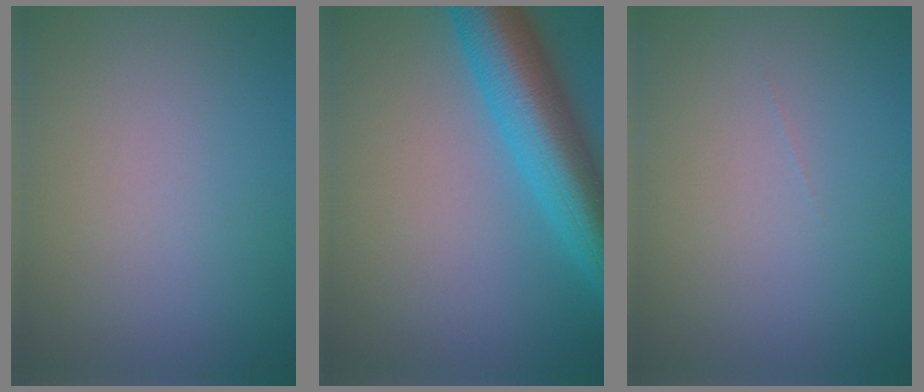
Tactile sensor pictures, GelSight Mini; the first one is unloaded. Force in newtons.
{"total": 9.6, "press": 9.6, "slide": 0.5}
{"total": 0.0}